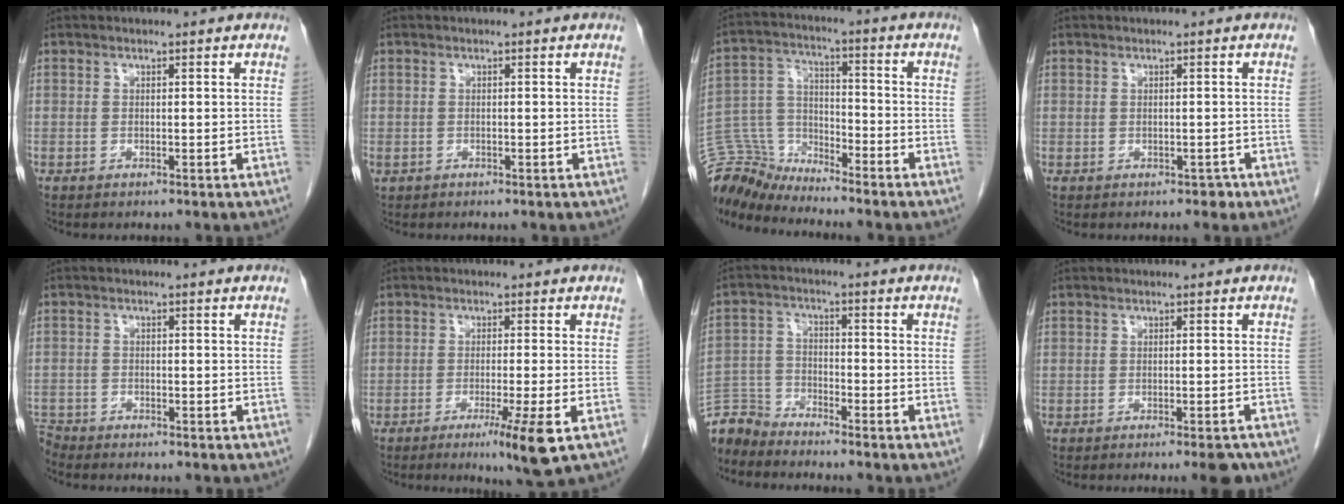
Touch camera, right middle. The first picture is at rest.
{"total": 1.0, "force": [-0.7, 0.7, 0.3], "torque": [-0.011, 0.000, -0.010]}
{"total": 9.6, "force": [-9.5, 1.0, -0.4], "torque": [-0.003, 0.027, -0.189]}
{"total": 0.8, "force": [-0.5, 0.5, 0.3], "torque": [-0.002, 0.001, -0.005]}
{"total": 6.0, "force": [-5.9, -0.2, -0.6], "torque": [0.010, 0.001, -0.112]}
{"total": 6.6, "force": [-3.2, -0.9, 5.7], "torque": [-0.089, -0.023, -0.051]}
{"total": 6.3, "force": [-6.2, 0.9, -0.3], "torque": [0.004, 0.000, -0.125]}
{"total": 2.8, "force": [-2.3, 0.1, 1.7], "torque": [-0.013, -0.003, -0.030]}